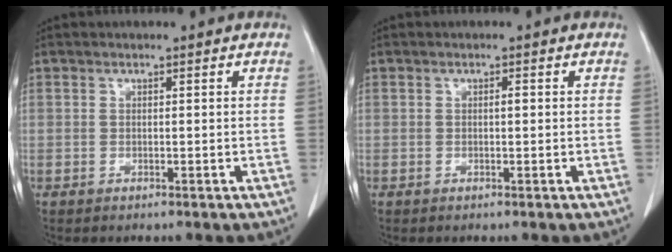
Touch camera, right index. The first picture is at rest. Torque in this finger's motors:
{"motor_torque": [0.26, 0.15, 0.01, 0.01]}